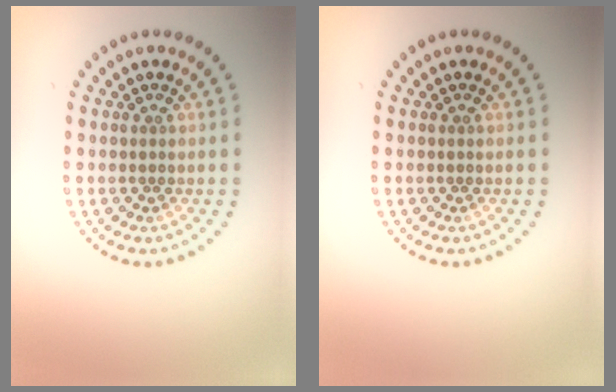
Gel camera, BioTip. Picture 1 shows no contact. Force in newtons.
{"total": 0.0}